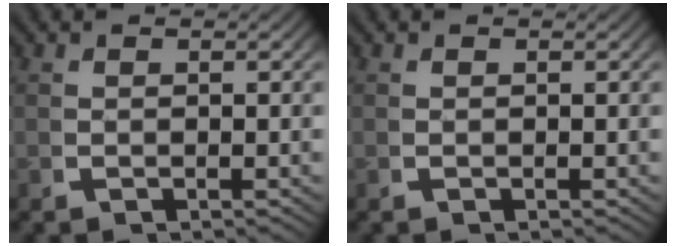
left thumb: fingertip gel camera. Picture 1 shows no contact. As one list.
[{"total": 0.0}]